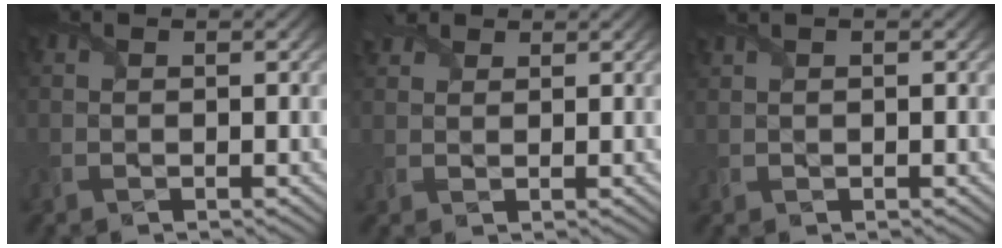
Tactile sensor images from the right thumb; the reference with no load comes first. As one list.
[{"total": 2.3, "force": [1.8, 1.2, 0.7], "torque": [-0.021, 0.010, 0.038]}, {"total": 1.1, "force": [0.8, 0.3, 0.7], "torque": [-0.023, 0.005, 0.013]}]